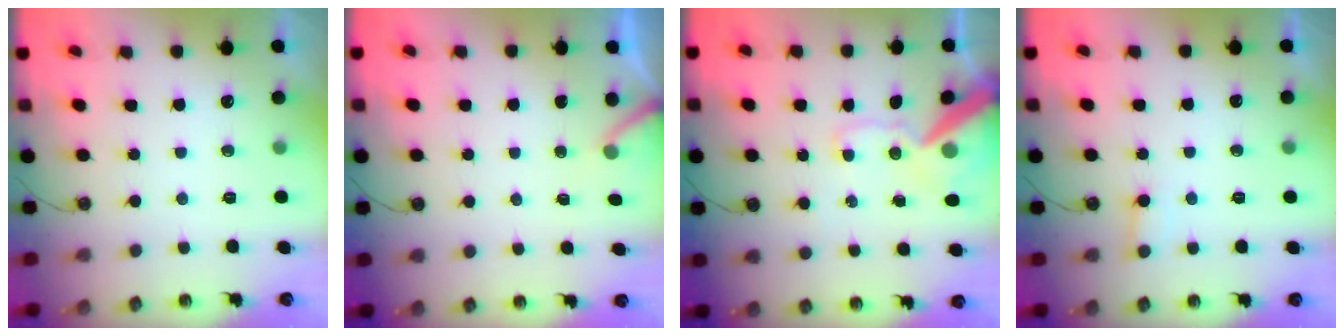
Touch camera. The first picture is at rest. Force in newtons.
{"total": 2.5, "press": 2.5, "slide": 0.2}
{"total": 14.8, "press": 14.7, "slide": 2.0}
{"total": 4.5, "press": 4.5, "slide": 0.4}